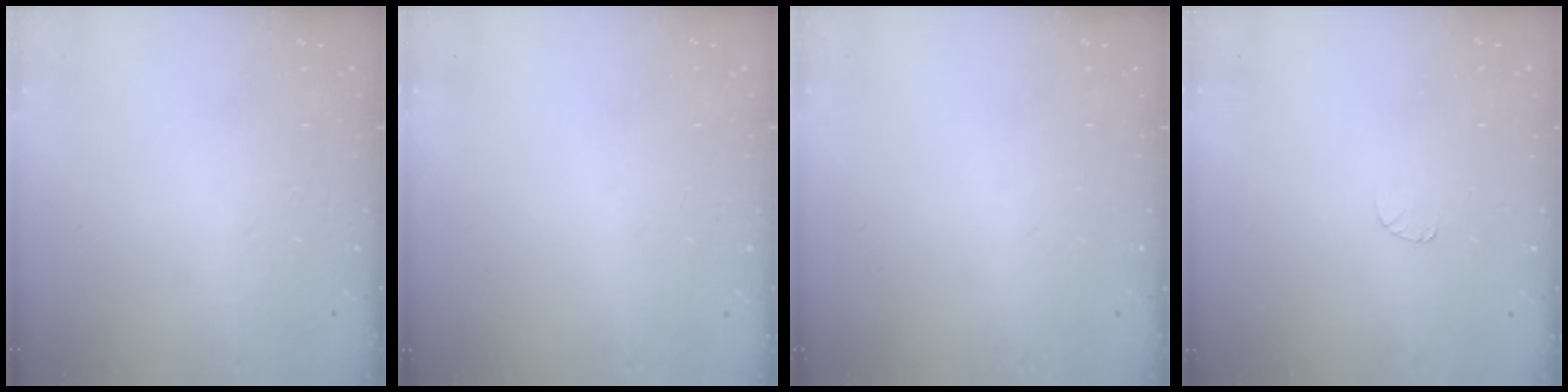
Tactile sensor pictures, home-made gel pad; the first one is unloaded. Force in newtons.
{"total": 0.6, "press": 0.6, "slide": 0.1}
{"total": 0.0}
{"total": 3.5, "press": 3.4, "slide": 0.5}